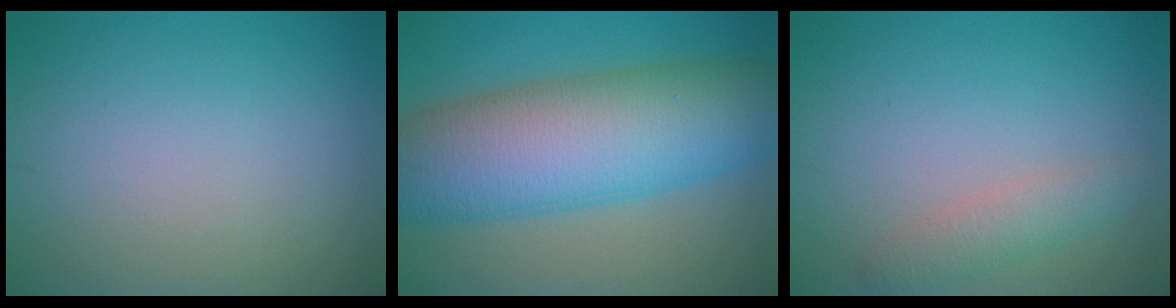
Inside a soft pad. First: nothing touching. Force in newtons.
{"total": 13.0, "press": 13.0, "slide": 0.1}
{"total": 2.1, "press": 2.1, "slide": 0.1}